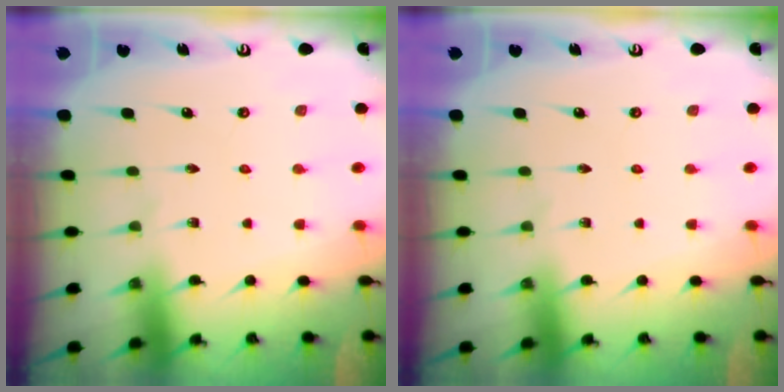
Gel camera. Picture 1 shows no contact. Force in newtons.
{"total": 0.0}